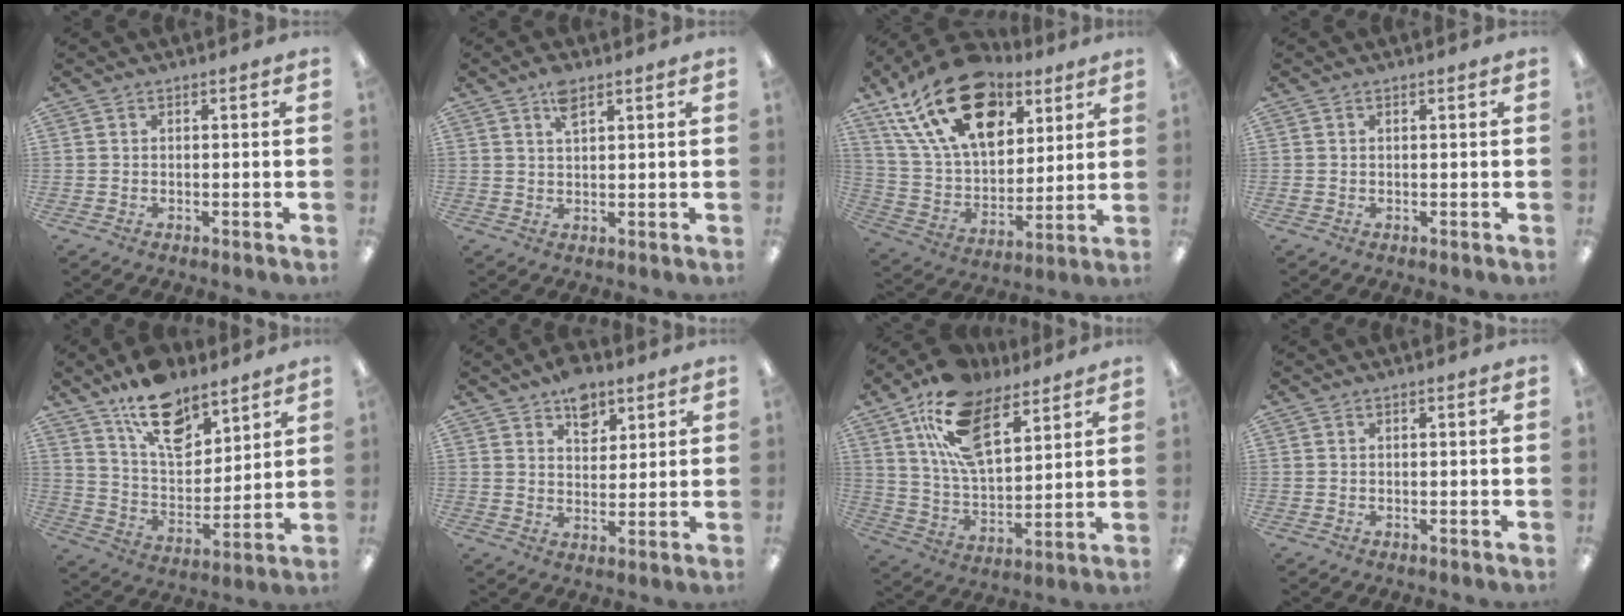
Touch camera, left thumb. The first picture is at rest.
{"total": 4.2, "force": [2.6, 1.7, 2.9], "torque": [-0.048, -0.002, 0.042]}
{"total": 24.0, "force": [12.7, 14.5, 14.3], "torque": [-0.261, -0.058, 0.226]}
{"total": 0.8, "force": [0.2, 0.6, 0.5], "torque": [-0.011, 0.004, 0.003]}
{"total": 15.5, "force": [11.0, 7.7, 7.6], "torque": [-0.117, -0.065, 0.198]}
{"total": 8.1, "force": [5.4, 5.0, 3.3], "torque": [-0.034, -0.022, 0.094]}
{"total": 18.6, "force": [11.1, 9.3, 11.7], "torque": [-0.214, -0.034, 0.200]}
{"total": 0.0}